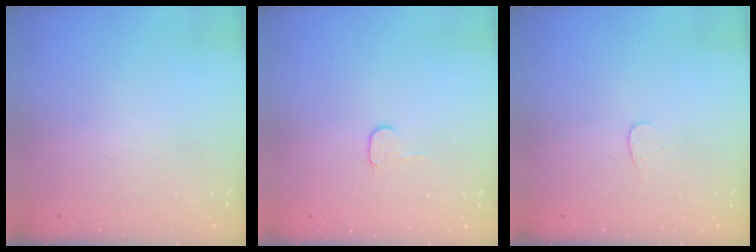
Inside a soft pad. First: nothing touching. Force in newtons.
{"total": 3.6, "press": 3.6, "slide": 0.4}
{"total": 2.7, "press": 2.7, "slide": 0.3}